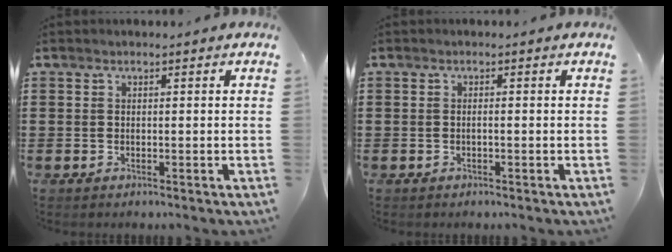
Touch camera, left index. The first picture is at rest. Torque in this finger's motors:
{"motor_torque": [-0.06, 0.08, 0.01, -0.01]}